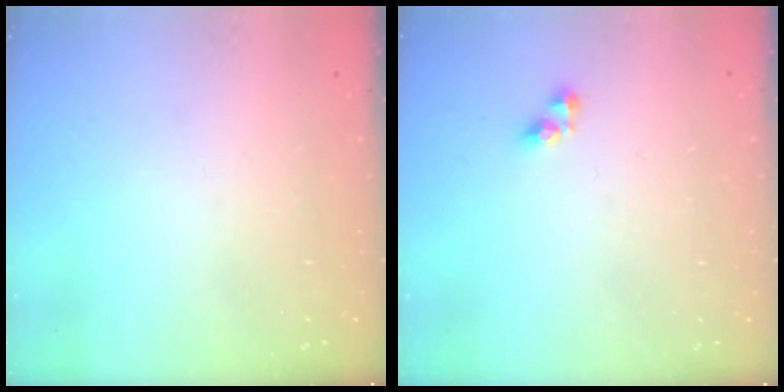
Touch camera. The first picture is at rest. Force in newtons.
{"total": 4.2, "press": 4.1, "slide": 0.6}